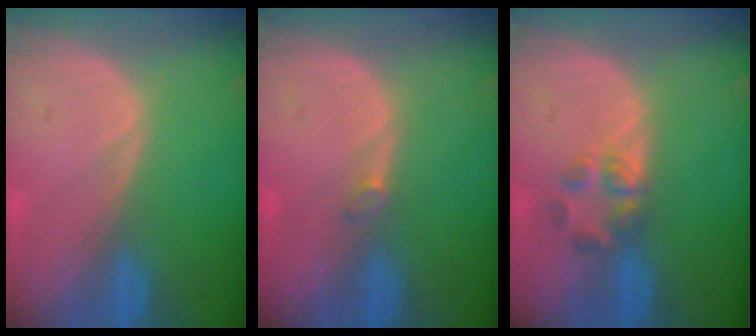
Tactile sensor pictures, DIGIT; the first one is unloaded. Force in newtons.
{"total": 0.9, "press": 0.9, "slide": 0.3}
{"total": 3.5, "press": 3.4, "slide": 0.8}